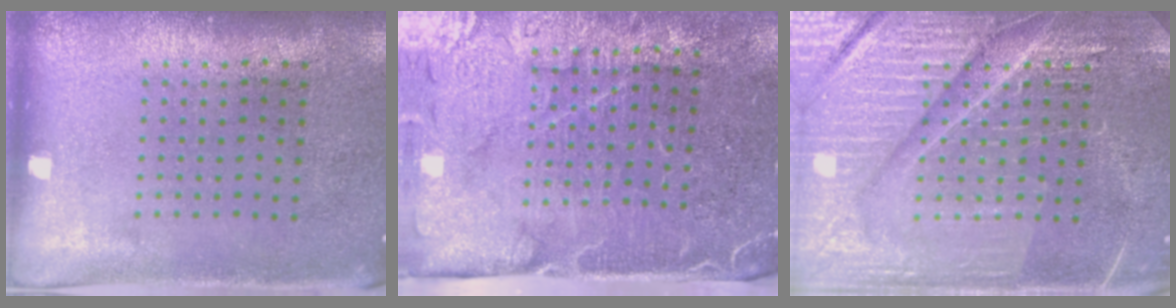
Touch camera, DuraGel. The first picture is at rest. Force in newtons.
{"total": 4.5, "press": 3.9, "slide": 2.2}
{"total": 5.7, "press": 5.6, "slide": 0.7}